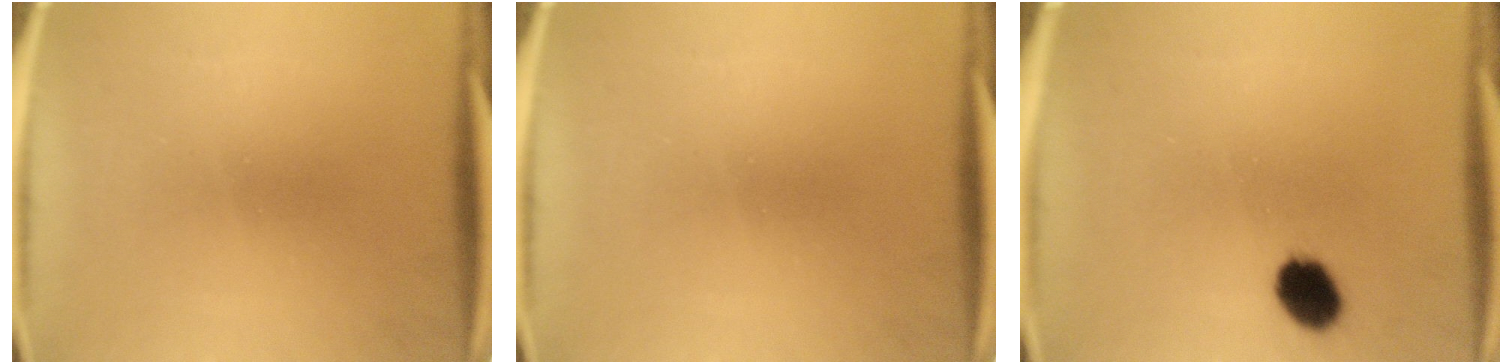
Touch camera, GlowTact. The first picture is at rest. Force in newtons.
{"total": 0.0}
{"total": 6.4}